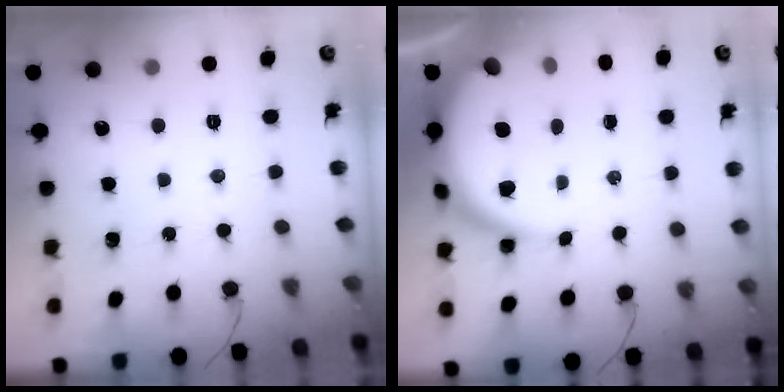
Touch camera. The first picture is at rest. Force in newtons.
{"total": 10.2, "press": 10.2, "slide": 1.0}